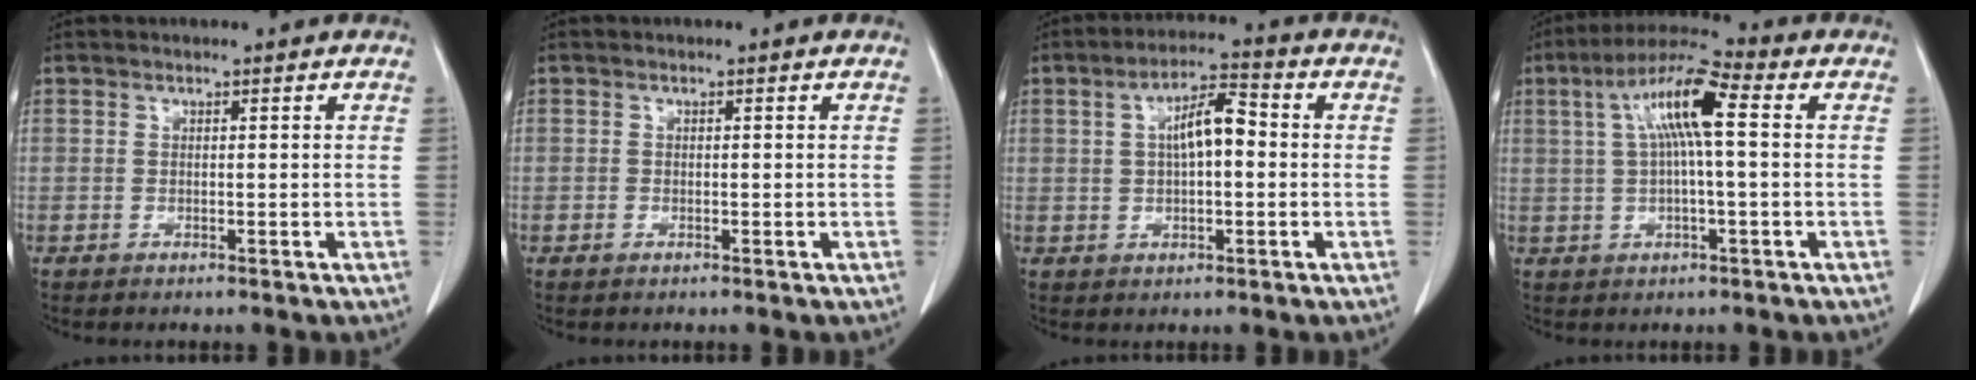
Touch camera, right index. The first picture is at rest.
{"total": 0.7, "force": [-0.3, 0.5, 0.4], "torque": [-0.008, 0.002, -0.004]}
{"total": 7.2, "force": [0.8, 2.6, 6.7], "torque": [-0.125, 0.025, 0.012]}
{"total": 10.4, "force": [1.9, 1.6, 10.1], "torque": [-0.197, 0.032, 0.033]}